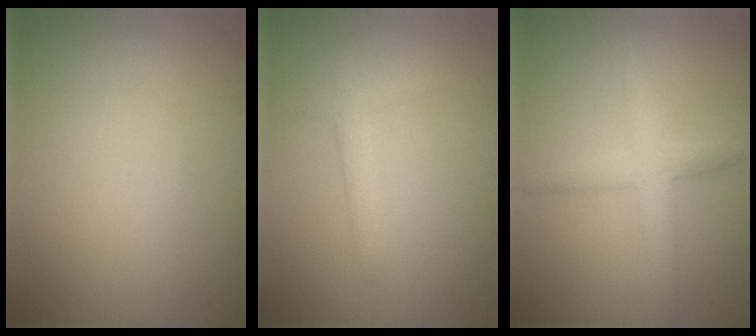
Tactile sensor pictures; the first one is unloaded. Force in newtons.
{"total": 1.5, "press": 1.5, "slide": 0.1}
{"total": 3.2, "press": 3.2, "slide": 0.1}